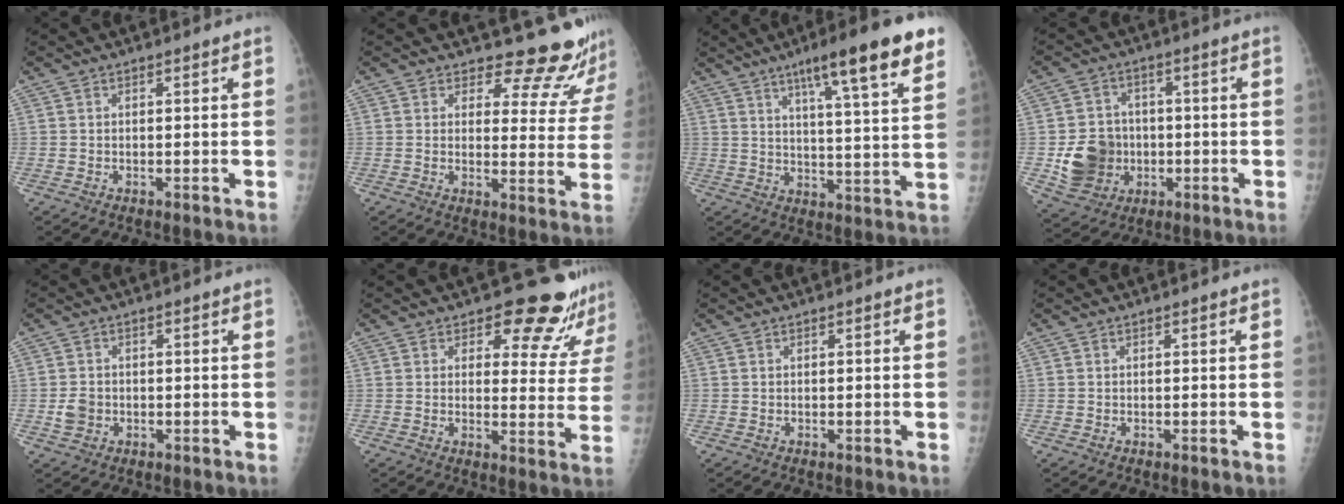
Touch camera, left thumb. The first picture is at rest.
{"total": 11.6, "force": [11.3, 2.7, 0.5], "torque": [0.037, -0.119, 0.114]}
{"total": 17.6, "force": [10.5, 2.1, 13.9], "torque": [-0.188, -0.039, 0.150]}
{"total": 11.1, "force": [-1.5, 9.9, 4.8], "torque": [-0.055, 0.005, -0.017]}
{"total": 2.9, "force": [-0.6, 2.5, 1.4], "torque": [-0.021, 0.004, -0.008]}
{"total": 11.7, "force": [10.6, 4.0, 2.8], "torque": [0.010, -0.086, 0.110]}
{"total": 0.0}
{"total": 0.0}